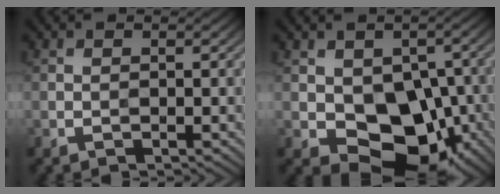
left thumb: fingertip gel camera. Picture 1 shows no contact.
{"total": 11.5, "force": [-2.2, 8.0, 8.0], "torque": [-0.125, -0.020, -0.033]}